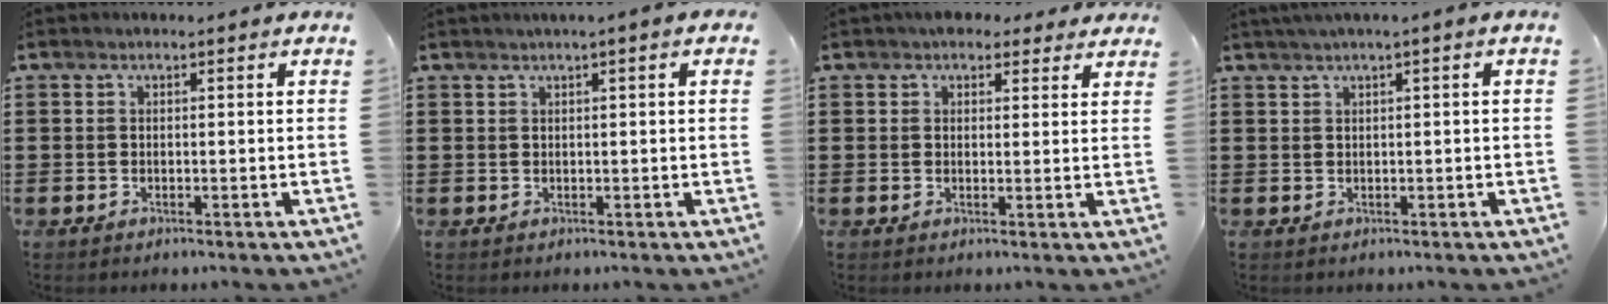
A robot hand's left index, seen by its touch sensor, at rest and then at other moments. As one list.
[{"total": 1.4, "force": [0.5, -0.1, 1.2], "torque": [-0.022, -0.001, 0.010]}, {"total": 3.5, "force": [2.8, 2.0, 1.0], "torque": [-0.021, 0.004, 0.049]}, {"total": 1.3, "force": [0.2, -0.2, 1.3], "torque": [-0.019, -0.003, 0.005]}]